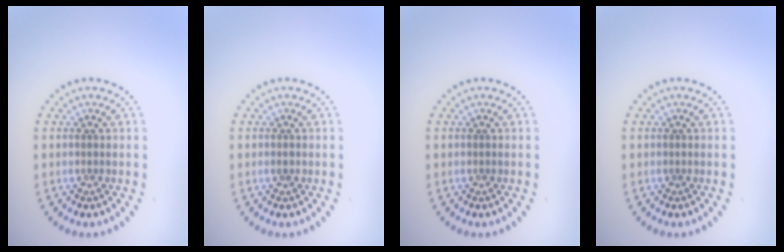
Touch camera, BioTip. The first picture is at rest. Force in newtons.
{"total": 0.6, "press": 0.6, "slide": 0.1}
{"total": 0.0}
{"total": 0.0}